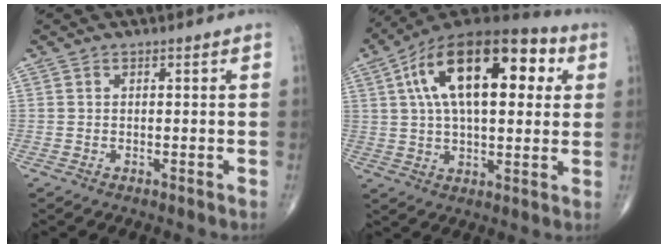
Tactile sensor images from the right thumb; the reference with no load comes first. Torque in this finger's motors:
{"motor_torque": [0.45, 4.56, 2.25, 0.52, 0.65]}